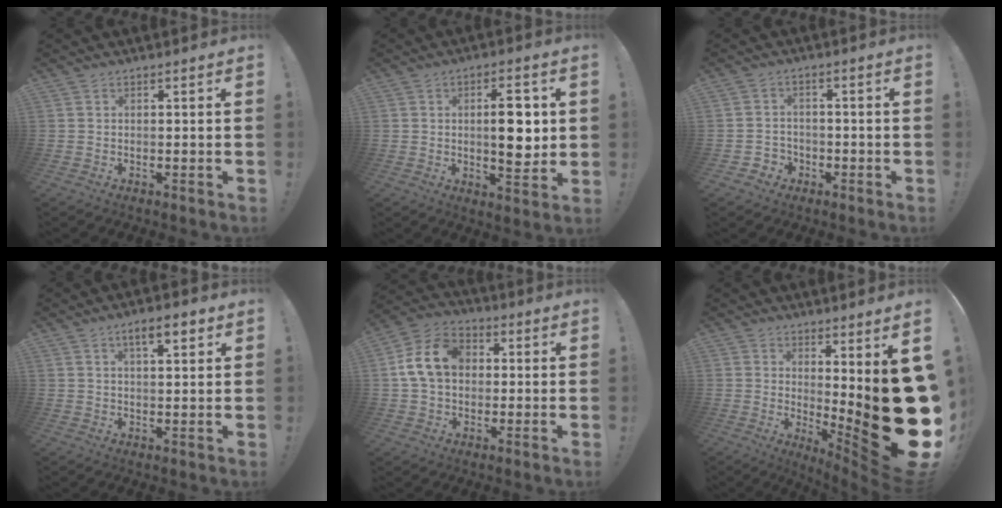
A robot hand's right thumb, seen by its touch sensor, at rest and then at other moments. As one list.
[{"total": 10.0, "force": [1.0, 4.3, 9.0], "torque": [-0.118, 0.000, 0.012]}, {"total": 3.6, "force": [-1.5, 3.2, 0.9], "torque": [-0.022, 0.006, -0.027]}, {"total": 6.0, "force": [3.1, 1.9, 4.8], "torque": [-0.065, -0.010, 0.046]}, {"total": 14.0, "force": [1.9, 10.8, 8.7], "torque": [-0.144, 0.015, 0.041]}, {"total": 21.0, "force": [-0.3, 4.2, 20.5], "torque": [-0.236, -0.065, 0.022]}]